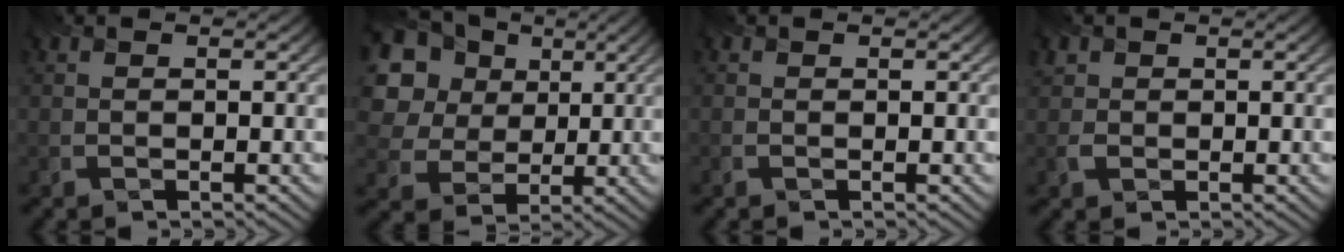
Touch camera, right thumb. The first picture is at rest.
{"total": 16.6, "force": [7.2, 12.8, 7.7], "torque": [-0.249, 0.039, 0.159]}
{"total": 0.0}
{"total": 1.8, "force": [0.2, 1.7, 0.3], "torque": [-0.010, -0.001, 0.003]}